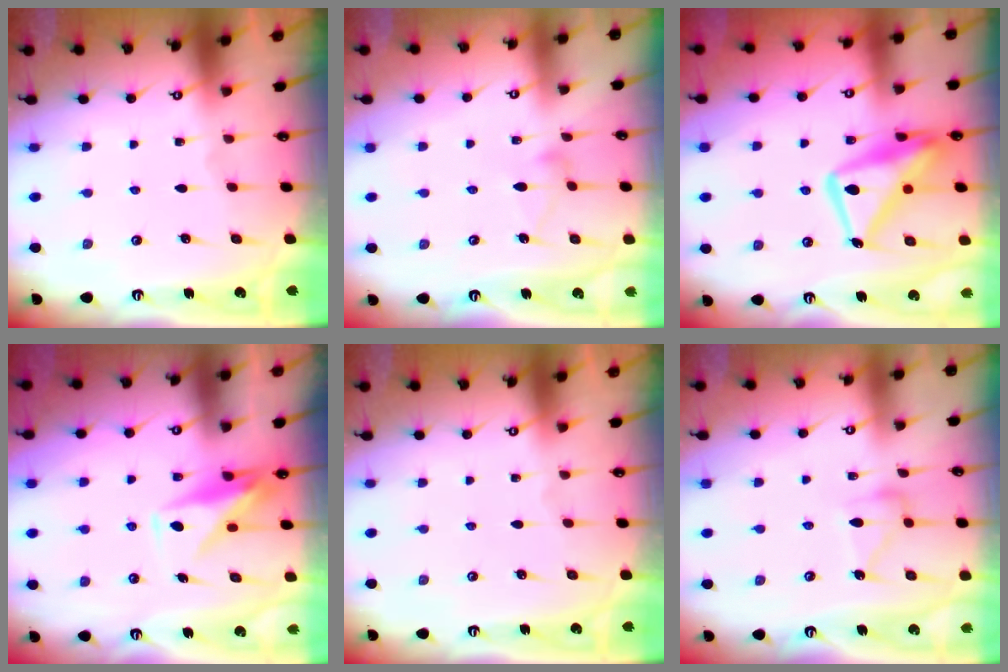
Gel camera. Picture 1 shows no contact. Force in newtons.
{"total": 7.2, "press": 7.2, "slide": 0.4}
{"total": 17.8, "press": 17.8, "slide": 1.6}
{"total": 10.1, "press": 10.0, "slide": 1.2}
{"total": 0.0}
{"total": 12.3, "press": 12.3, "slide": 0.6}